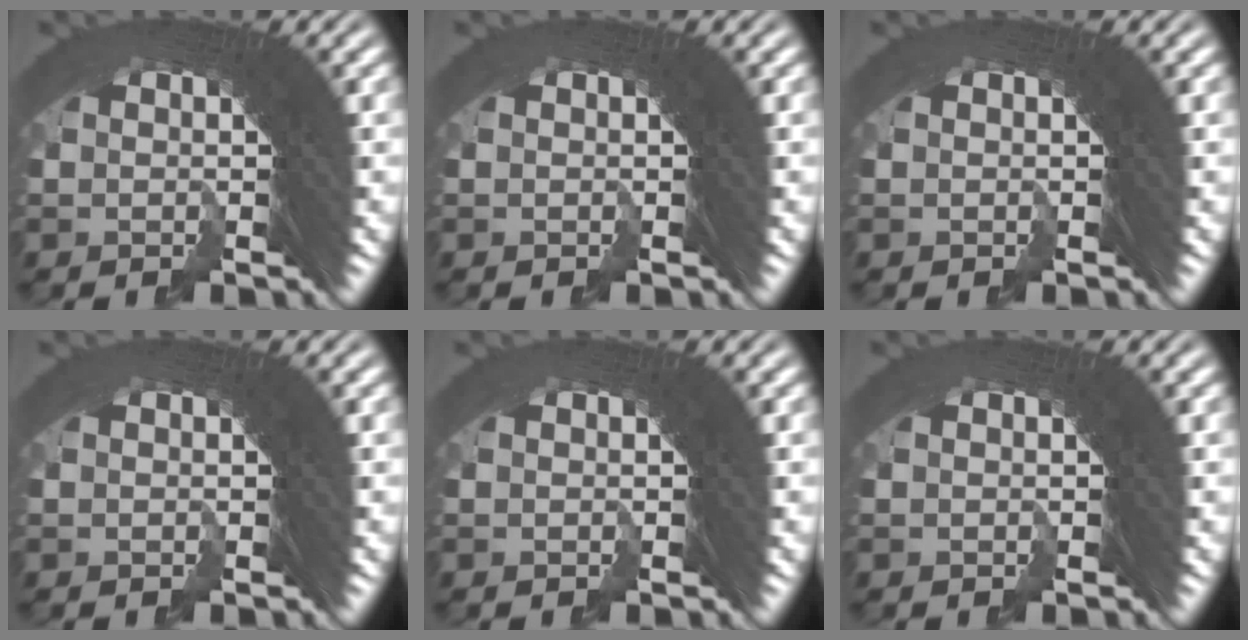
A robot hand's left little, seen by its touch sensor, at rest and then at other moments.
{"total": 0.0}
{"total": 0.0}
{"total": 0.0}
{"total": 0.0}
{"total": 0.0}